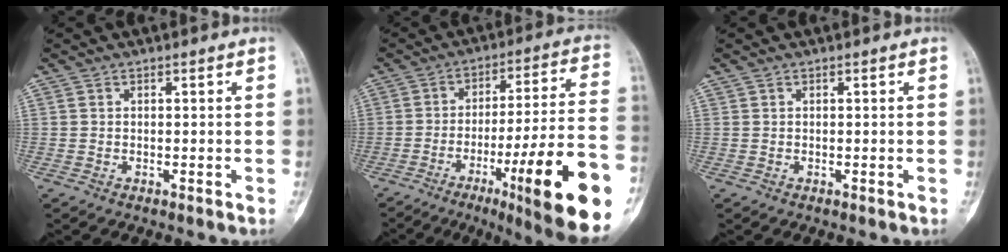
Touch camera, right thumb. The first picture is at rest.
{"total": 24.2, "force": [-9.7, 2.7, 22.0], "torque": [-0.275, 0.032, -0.141]}
{"total": 0.0}